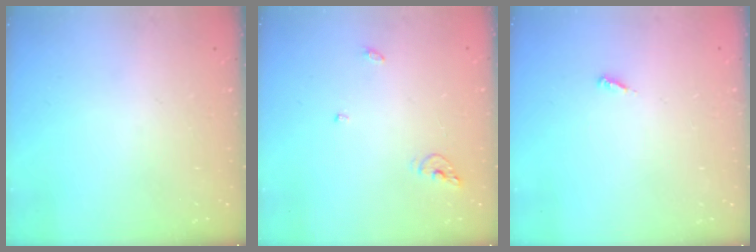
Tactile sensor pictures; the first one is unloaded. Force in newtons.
{"total": 5.8, "press": 5.8, "slide": 0.2}
{"total": 2.1, "press": 2.1, "slide": 0.1}